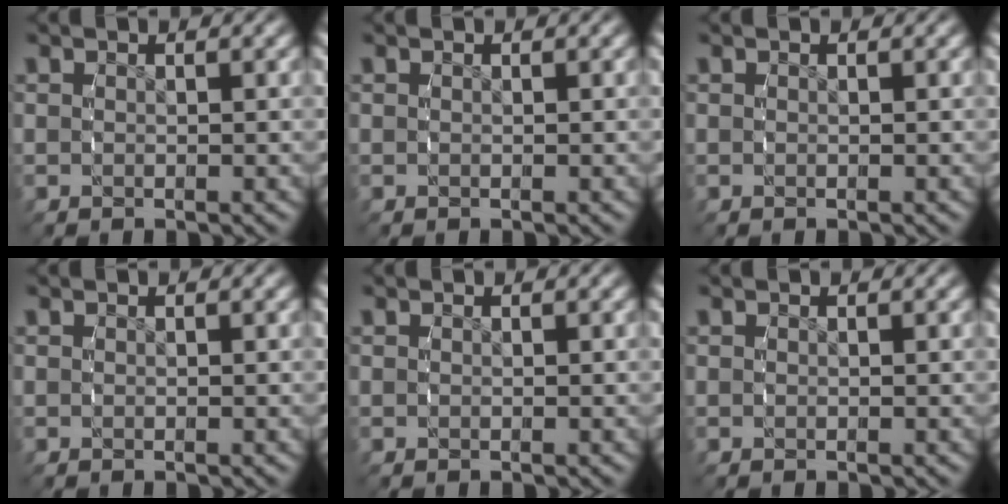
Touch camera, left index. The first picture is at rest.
{"total": 0.0}
{"total": 0.0}
{"total": 0.0}
{"total": 0.0}
{"total": 0.0}